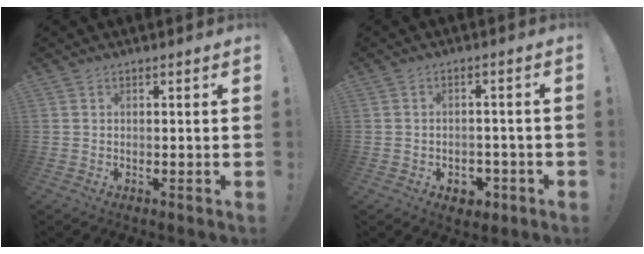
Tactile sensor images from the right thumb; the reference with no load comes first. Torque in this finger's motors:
{"motor_torque": [0.89, 0.14, 0.37, -0.61, 0.01]}